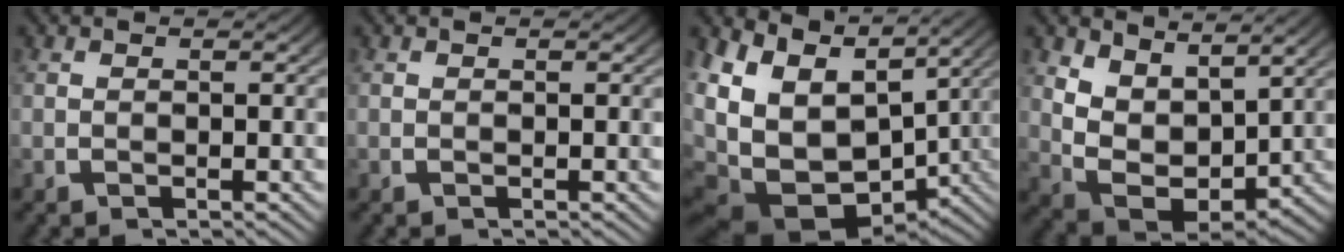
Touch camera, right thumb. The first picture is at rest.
{"total": 0.0}
{"total": 16.6, "force": [-1.9, 11.9, 11.4], "torque": [-0.265, -0.075, 0.007]}
{"total": 7.9, "force": [0.6, 5.5, 5.5], "torque": [-0.133, -0.041, 0.024]}